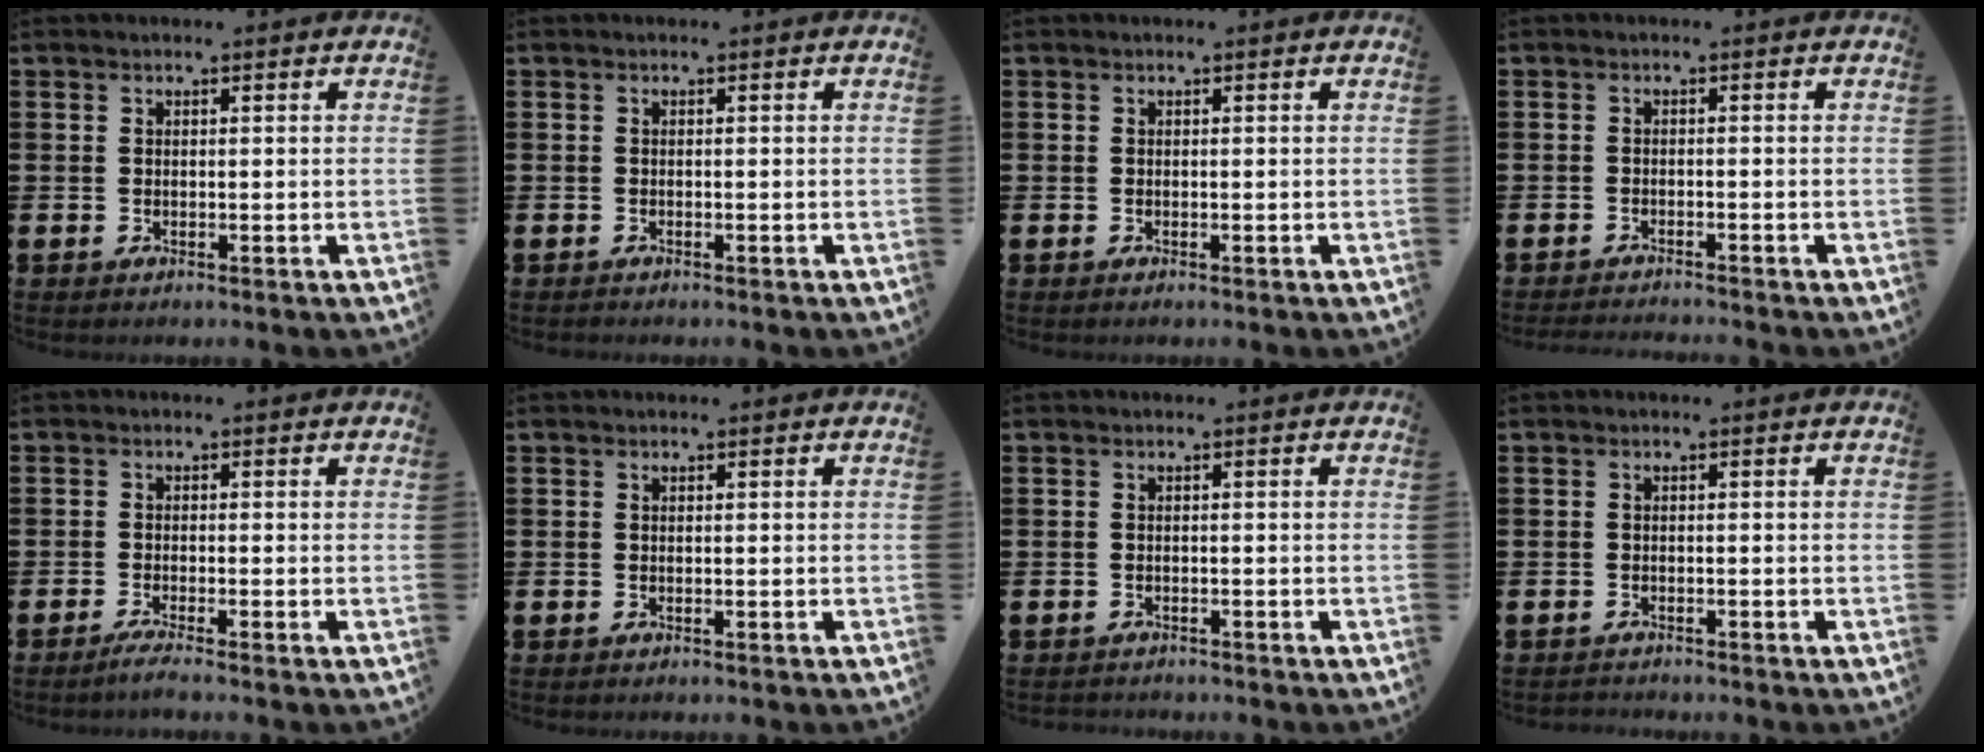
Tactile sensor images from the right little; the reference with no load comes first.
{"total": 0.0}
{"total": 0.0}
{"total": 1.1, "force": [-1.1, -0.2, 0.0], "torque": [-0.001, 0.000, -0.022]}
{"total": 1.5, "force": [-1.0, 0.0, 1.0], "torque": [-0.016, -0.001, -0.019]}
{"total": 0.0}
{"total": 0.6, "force": [-0.6, 0.1, -0.1], "torque": [-0.002, 0.000, -0.012]}
{"total": 0.5, "force": [-0.5, 0.1, 0.0], "torque": [-0.002, -0.001, -0.011]}